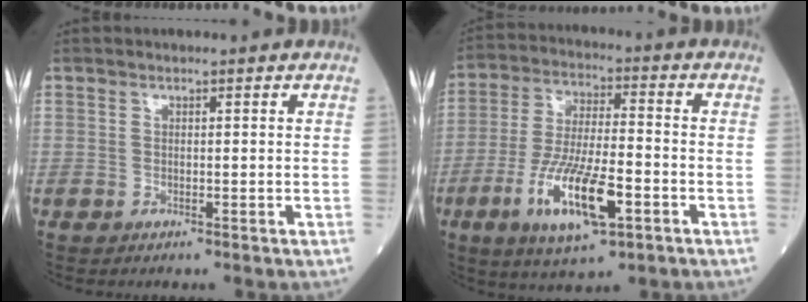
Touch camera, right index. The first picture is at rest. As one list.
[{"total": 14.5, "force": [-5.7, 3.6, 12.8], "torque": [-0.258, -0.016, -0.097]}]